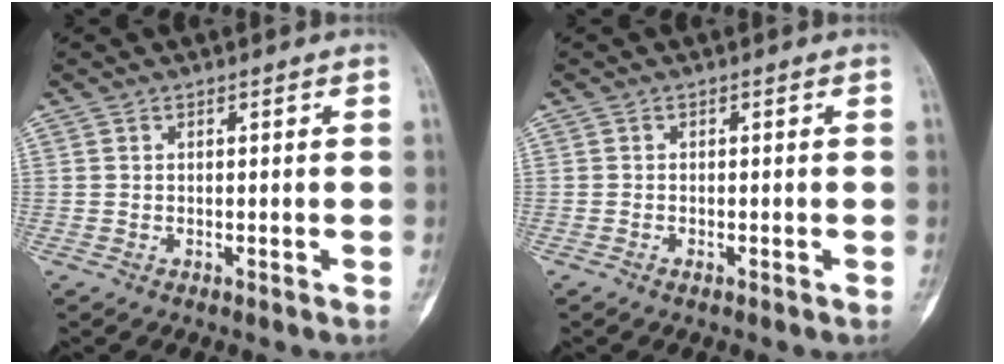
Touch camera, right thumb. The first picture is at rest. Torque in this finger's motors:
{"motor_torque": [-0.31, -0.13, 0.06, 0.14, -0.12]}